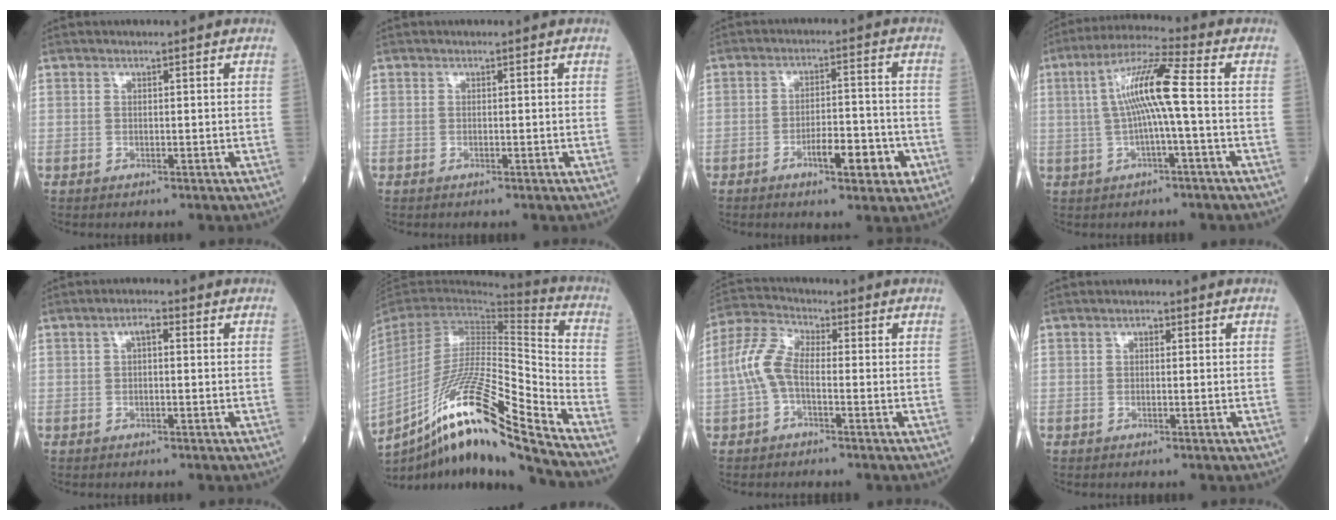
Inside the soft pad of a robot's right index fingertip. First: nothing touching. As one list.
[{"total": 0.0}, {"total": 7.0, "force": [-3.2, 1.9, 5.9], "torque": [-0.088, 0.005, -0.045]}, {"total": 9.5, "force": [0.3, 0.0, 9.5], "torque": [-0.182, 0.022, 0.002]}, {"total": 2.3, "force": [0.5, 0.8, 2.0], "torque": [-0.036, 0.010, 0.007]}, {"total": 23.3, "force": [-16.8, -0.2, 16.1], "torque": [-0.303, -0.032, -0.310]}, {"total": 6.4, "force": [-1.1, 2.8, 5.6], "torque": [-0.133, 0.018, -0.030]}, {"total": 0.8, "force": [0.2, 0.4, 0.6], "torque": [-0.012, 0.003, 0.001]}]